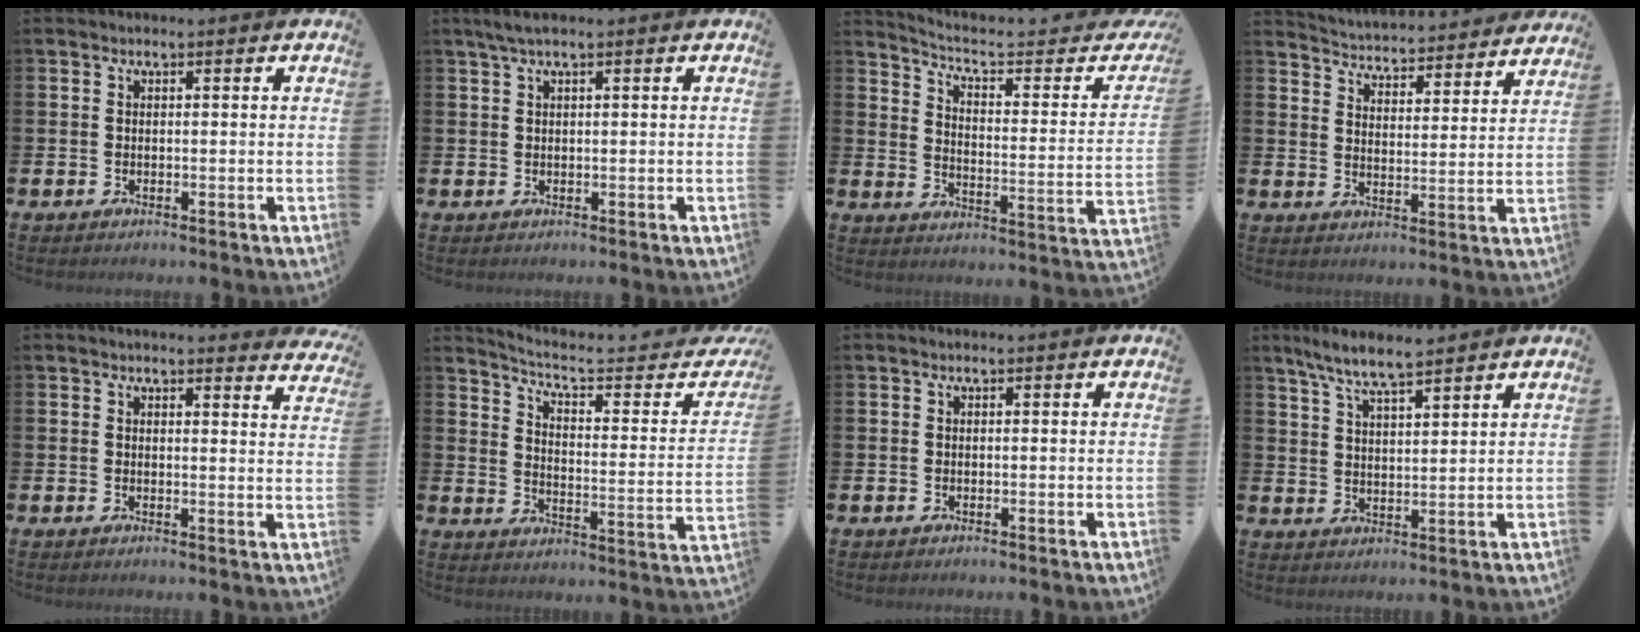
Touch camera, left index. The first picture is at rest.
{"total": 1.7, "force": [1.0, 0.1, 1.4], "torque": [-0.030, 0.004, 0.018]}
{"total": 5.0, "force": [4.1, 1.0, 2.8], "torque": [-0.069, -0.037, 0.059]}
{"total": 4.6, "force": [4.6, 0.6, 0.0], "torque": [-0.016, -0.046, 0.074]}
{"total": 2.8, "force": [2.8, 0.1, 0.1], "torque": [0.005, -0.017, 0.047]}
{"total": 5.7, "force": [4.7, 0.8, 3.2], "torque": [-0.070, -0.044, 0.069]}
{"total": 0.0}
{"total": 6.5, "force": [5.9, 0.7, 2.6], "torque": [-0.070, -0.017, 0.107]}